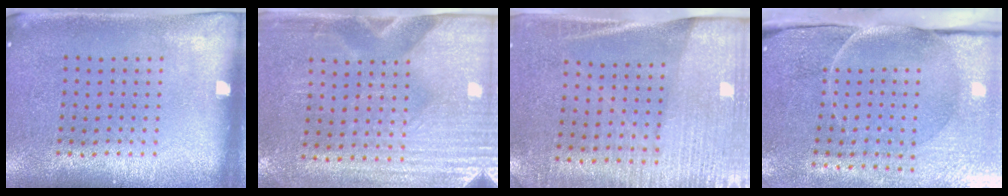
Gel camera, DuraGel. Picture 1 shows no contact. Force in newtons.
{"total": 2.9, "press": 2.6, "slide": 1.5}
{"total": 2.8, "press": 2.5, "slide": 1.3}
{"total": 4.9, "press": 4.0, "slide": 2.9}